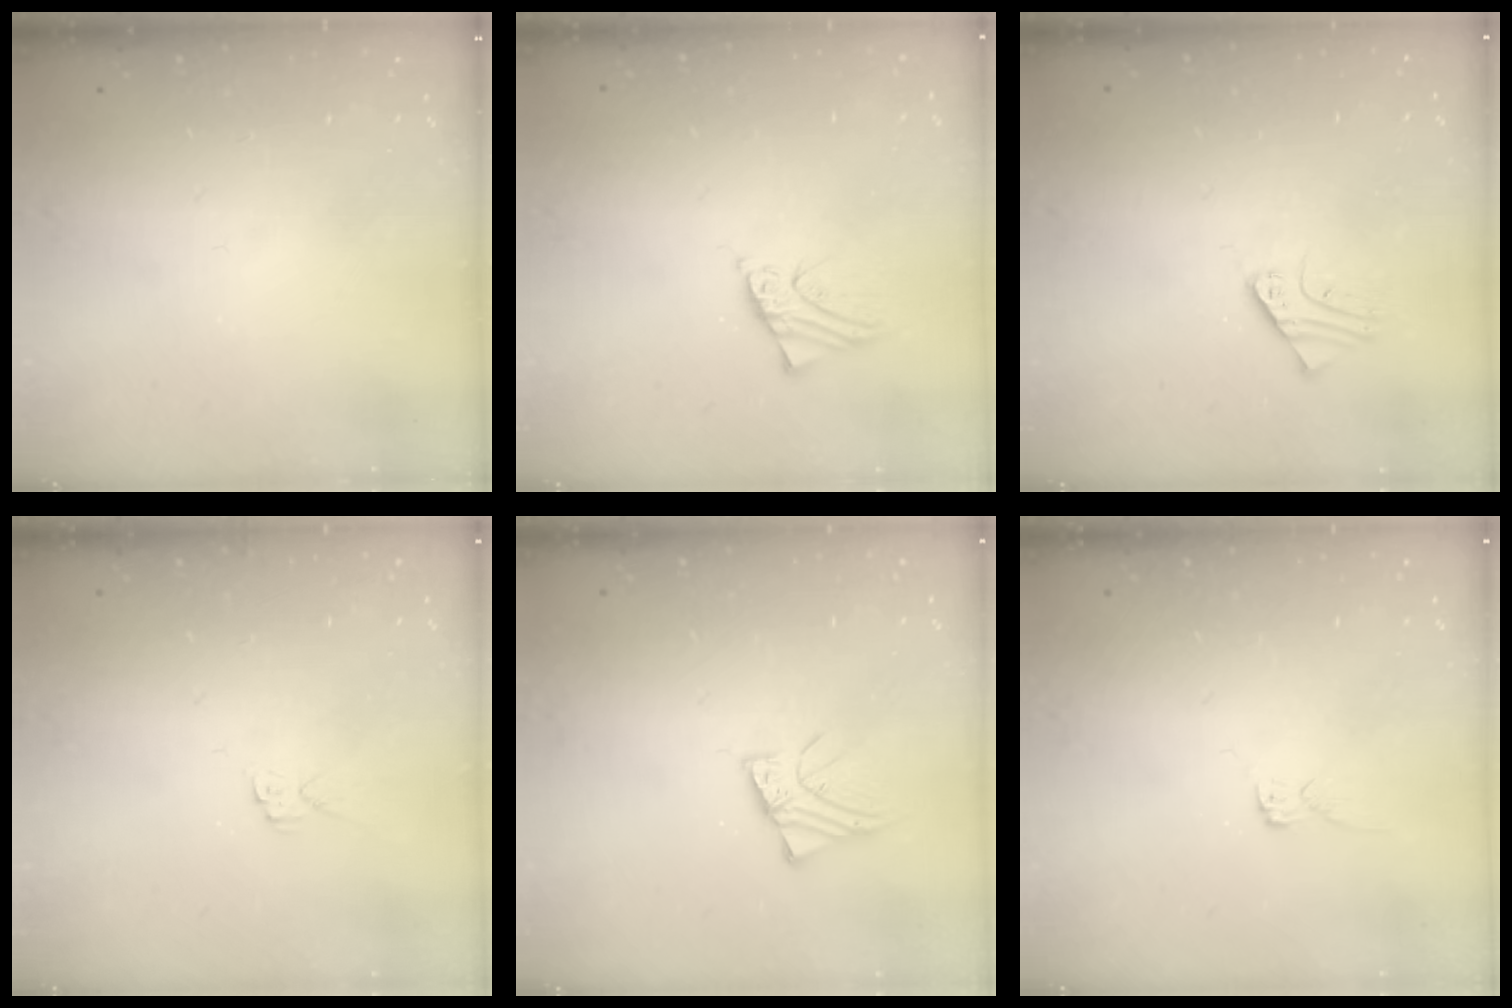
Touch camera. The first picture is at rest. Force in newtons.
{"total": 2.4, "press": 2.4, "slide": 0.3}
{"total": 2.5, "press": 2.5, "slide": 0.2}
{"total": 4.4, "press": 4.4, "slide": 0.1}
{"total": 2.9, "press": 2.9, "slide": 0.2}
{"total": 2.6, "press": 2.6, "slide": 0.1}